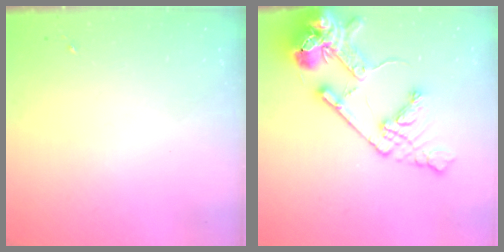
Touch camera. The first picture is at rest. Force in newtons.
{"total": 19.0, "press": 18.8, "slide": 2.9}